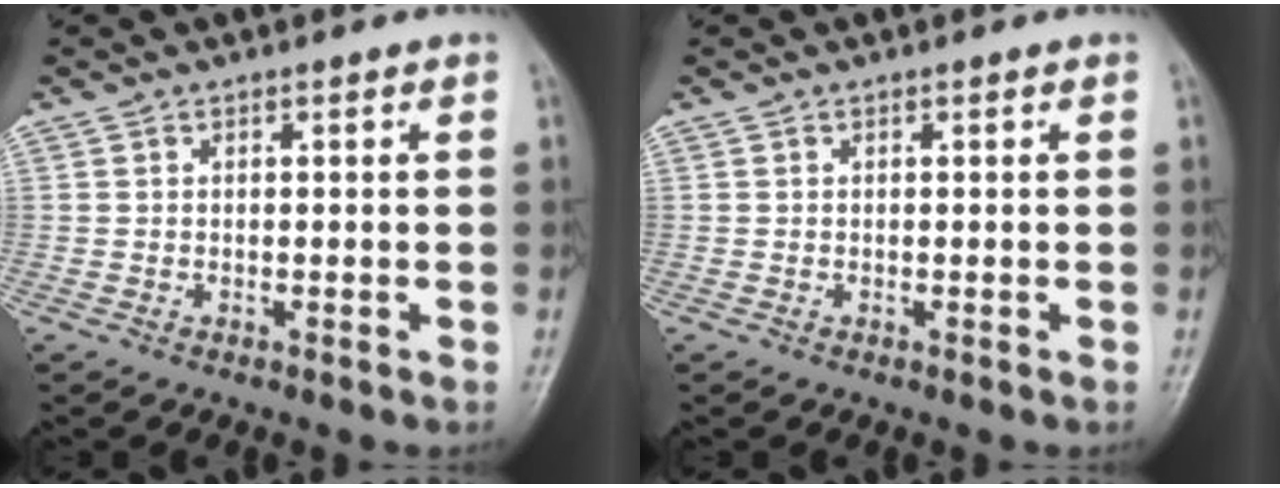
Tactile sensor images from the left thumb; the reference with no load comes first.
{"total": 0.0}